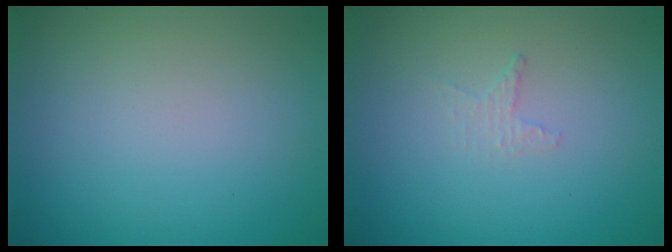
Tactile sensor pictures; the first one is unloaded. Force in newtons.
{"total": 0.9, "press": 0.8, "slide": 0.3}